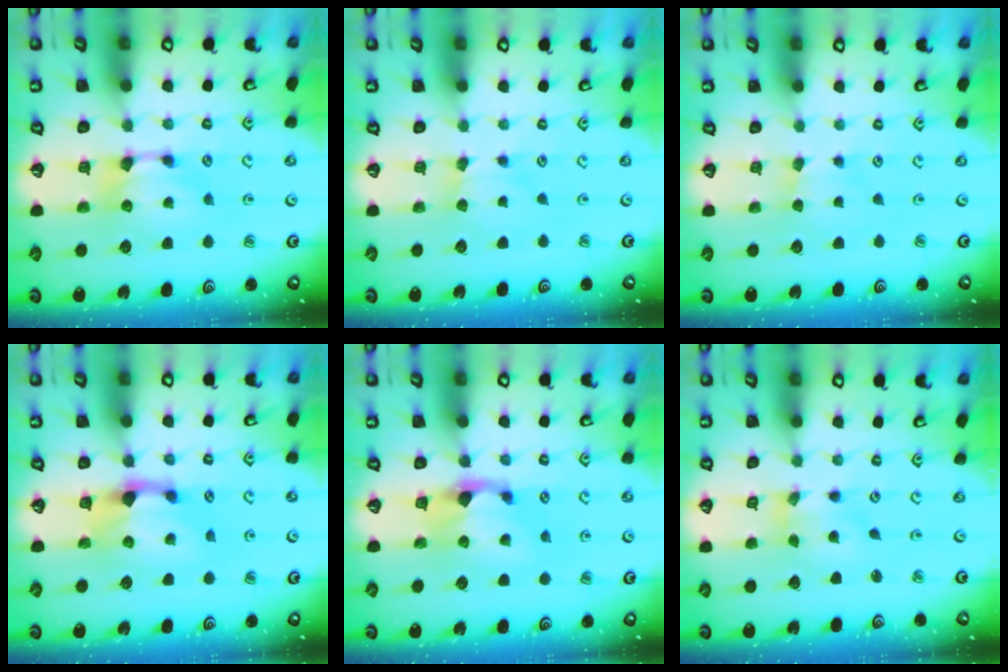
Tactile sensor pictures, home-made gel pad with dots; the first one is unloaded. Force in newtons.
{"total": 1.9, "press": 1.8, "slide": 0.6}
{"total": 1.7, "press": 1.6, "slide": 0.4}
{"total": 1.9, "press": 1.1, "slide": 1.5}
{"total": 1.1, "press": 0.3, "slide": 1.1}
{"total": 1.7, "press": 1.0, "slide": 1.3}